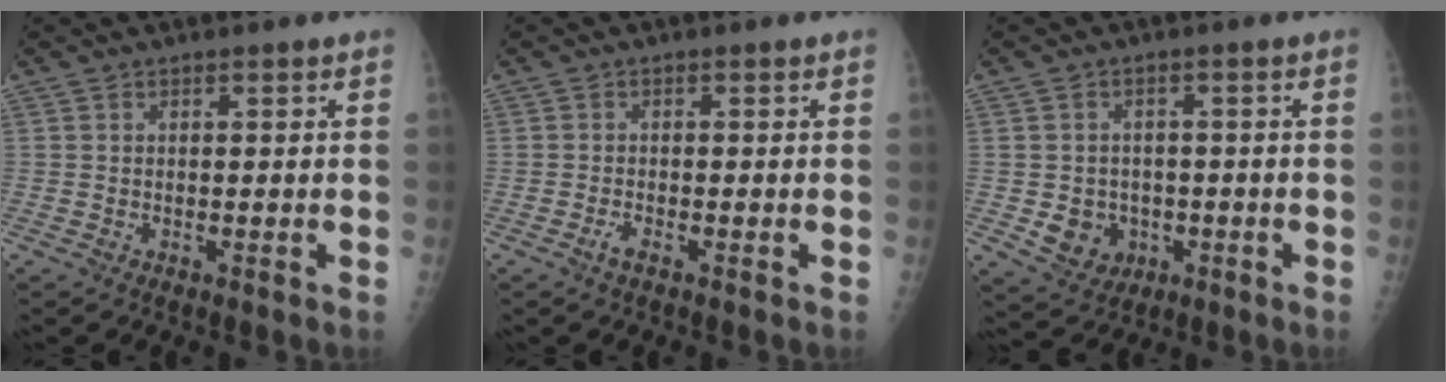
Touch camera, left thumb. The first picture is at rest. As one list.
[{"total": 1.3, "force": [-0.8, 0.4, 0.9], "torque": [-0.024, 0.000, -0.018]}, {"total": 6.2, "force": [-1.4, 5.5, 2.4], "torque": [-0.014, 0.007, -0.010]}]